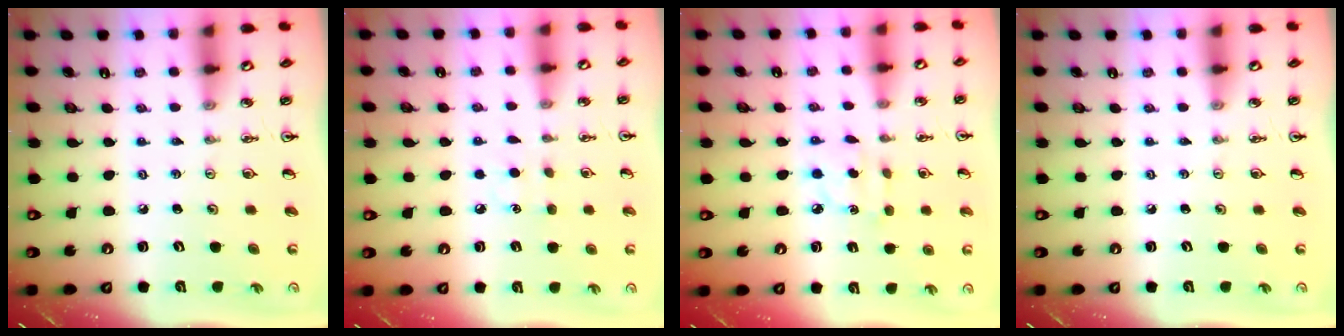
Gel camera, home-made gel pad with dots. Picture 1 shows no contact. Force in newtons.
{"total": 6.0, "press": 5.9, "slide": 0.7}
{"total": 2.9, "press": 2.8, "slide": 0.6}
{"total": 0.0}